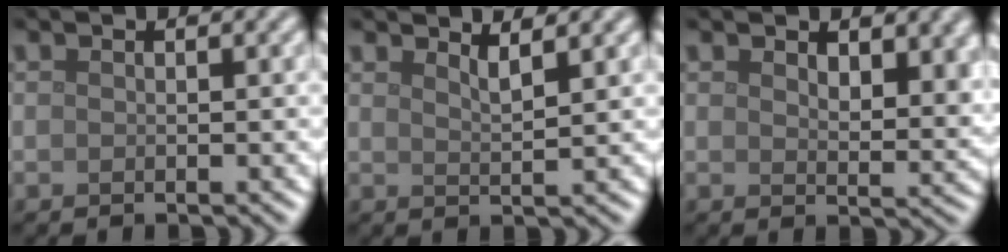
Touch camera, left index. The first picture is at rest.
{"total": 1.8, "force": [1.5, 0.4, 0.9], "torque": [-0.007, 0.001, 0.022]}
{"total": 4.9, "force": [2.4, 2.7, 3.3], "torque": [-0.050, -0.008, 0.040]}